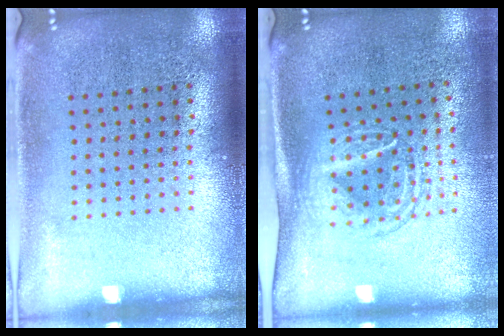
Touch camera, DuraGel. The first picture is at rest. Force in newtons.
{"total": 1.6, "press": 1.3, "slide": 1.0}